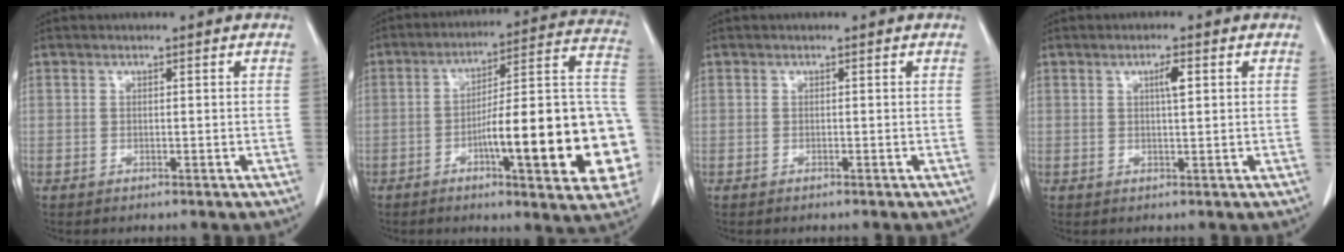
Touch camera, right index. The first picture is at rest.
{"total": 23.5, "force": [-5.8, 3.5, 22.4], "torque": [-0.225, 0.026, -0.075]}
{"total": 0.0}
{"total": 2.2, "force": [0.8, 0.3, 2.1], "torque": [-0.037, 0.002, 0.013]}